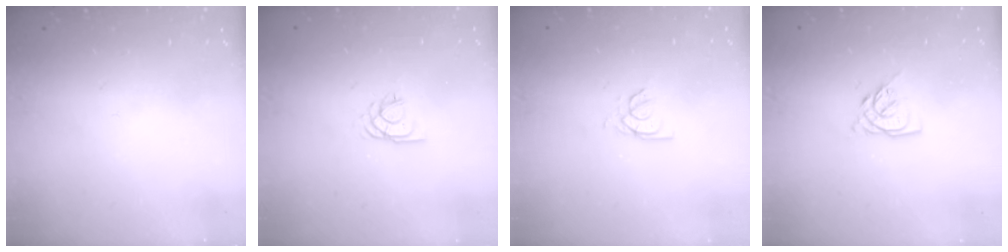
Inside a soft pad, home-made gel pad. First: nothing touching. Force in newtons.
{"total": 2.2, "press": 2.2, "slide": 0.4}
{"total": 2.7, "press": 2.7, "slide": 0.2}
{"total": 6.5, "press": 6.5, "slide": 0.6}